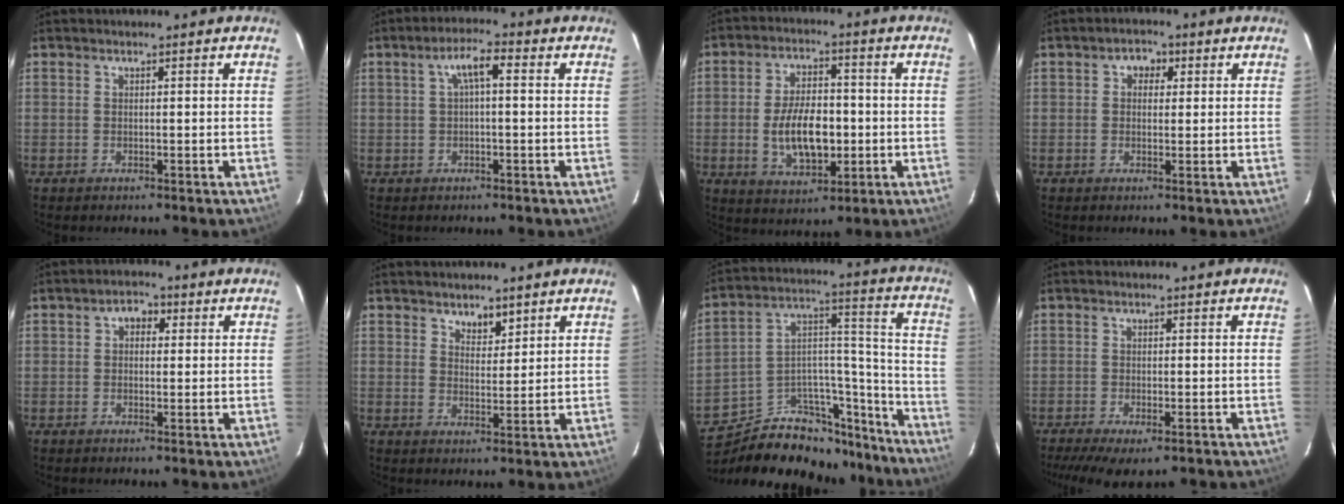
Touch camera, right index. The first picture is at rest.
{"total": 4.4, "force": [0.6, 1.2, 4.1], "torque": [-0.078, 0.016, 0.015]}
{"total": 11.4, "force": [-1.7, 5.9, 9.6], "torque": [-0.183, 0.004, -0.020]}
{"total": 3.2, "force": [0.8, 2.7, 1.6], "torque": [-0.024, 0.015, 0.011]}
{"total": 3.2, "force": [0.6, 2.5, 1.9], "torque": [-0.031, 0.015, 0.007]}
{"total": 3.4, "force": [2.6, 1.7, 1.5], "torque": [-0.018, -0.002, 0.043]}
{"total": 24.1, "force": [-19.0, 11.8, 8.9], "torque": [-0.149, 0.081, -0.269]}
{"total": 9.0, "force": [-6.5, 2.7, 5.6], "torque": [-0.117, -0.032, -0.103]}